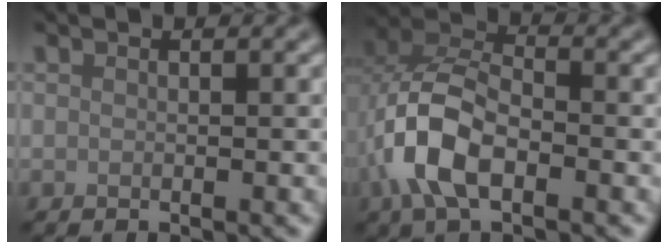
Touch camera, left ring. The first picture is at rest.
{"total": 6.8, "force": [-2.3, 3.7, 5.2], "torque": [-0.111, 0.006, -0.052]}